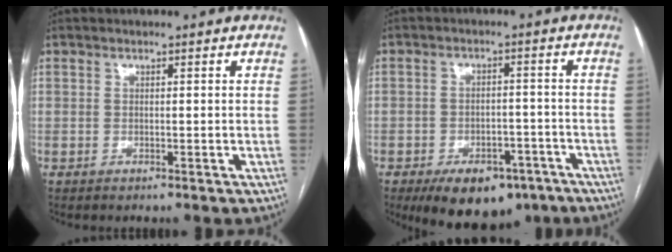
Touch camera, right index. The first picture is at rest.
{"total": 11.0, "force": [-7.4, 5.9, 5.5], "torque": [-0.069, 0.012, -0.104]}